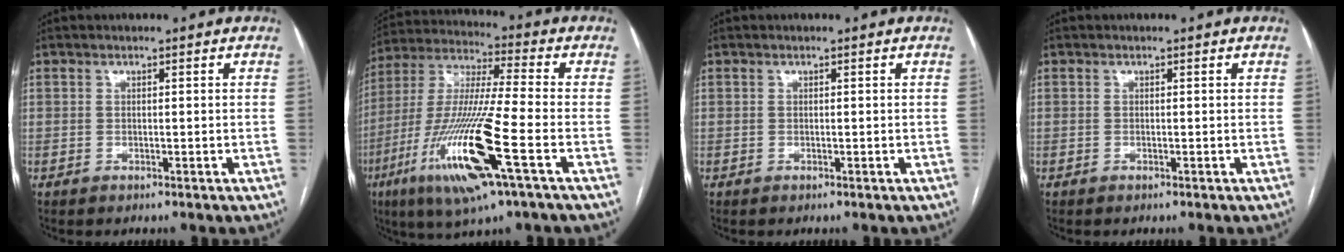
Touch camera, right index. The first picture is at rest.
{"total": 19.2, "force": [-7.5, 0.9, 17.7], "torque": [-0.384, -0.030, -0.141]}
{"total": 0.0}
{"total": 0.0}